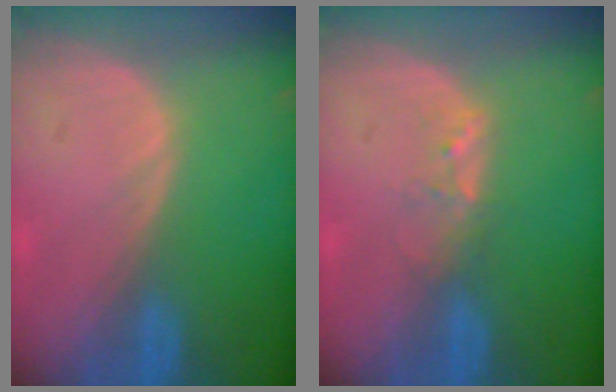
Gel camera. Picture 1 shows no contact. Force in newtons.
{"total": 2.0, "press": 1.9, "slide": 0.4}